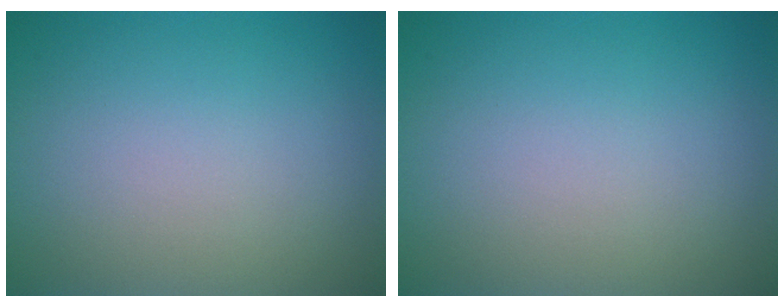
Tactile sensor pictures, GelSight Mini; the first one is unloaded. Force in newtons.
{"total": 0.0}